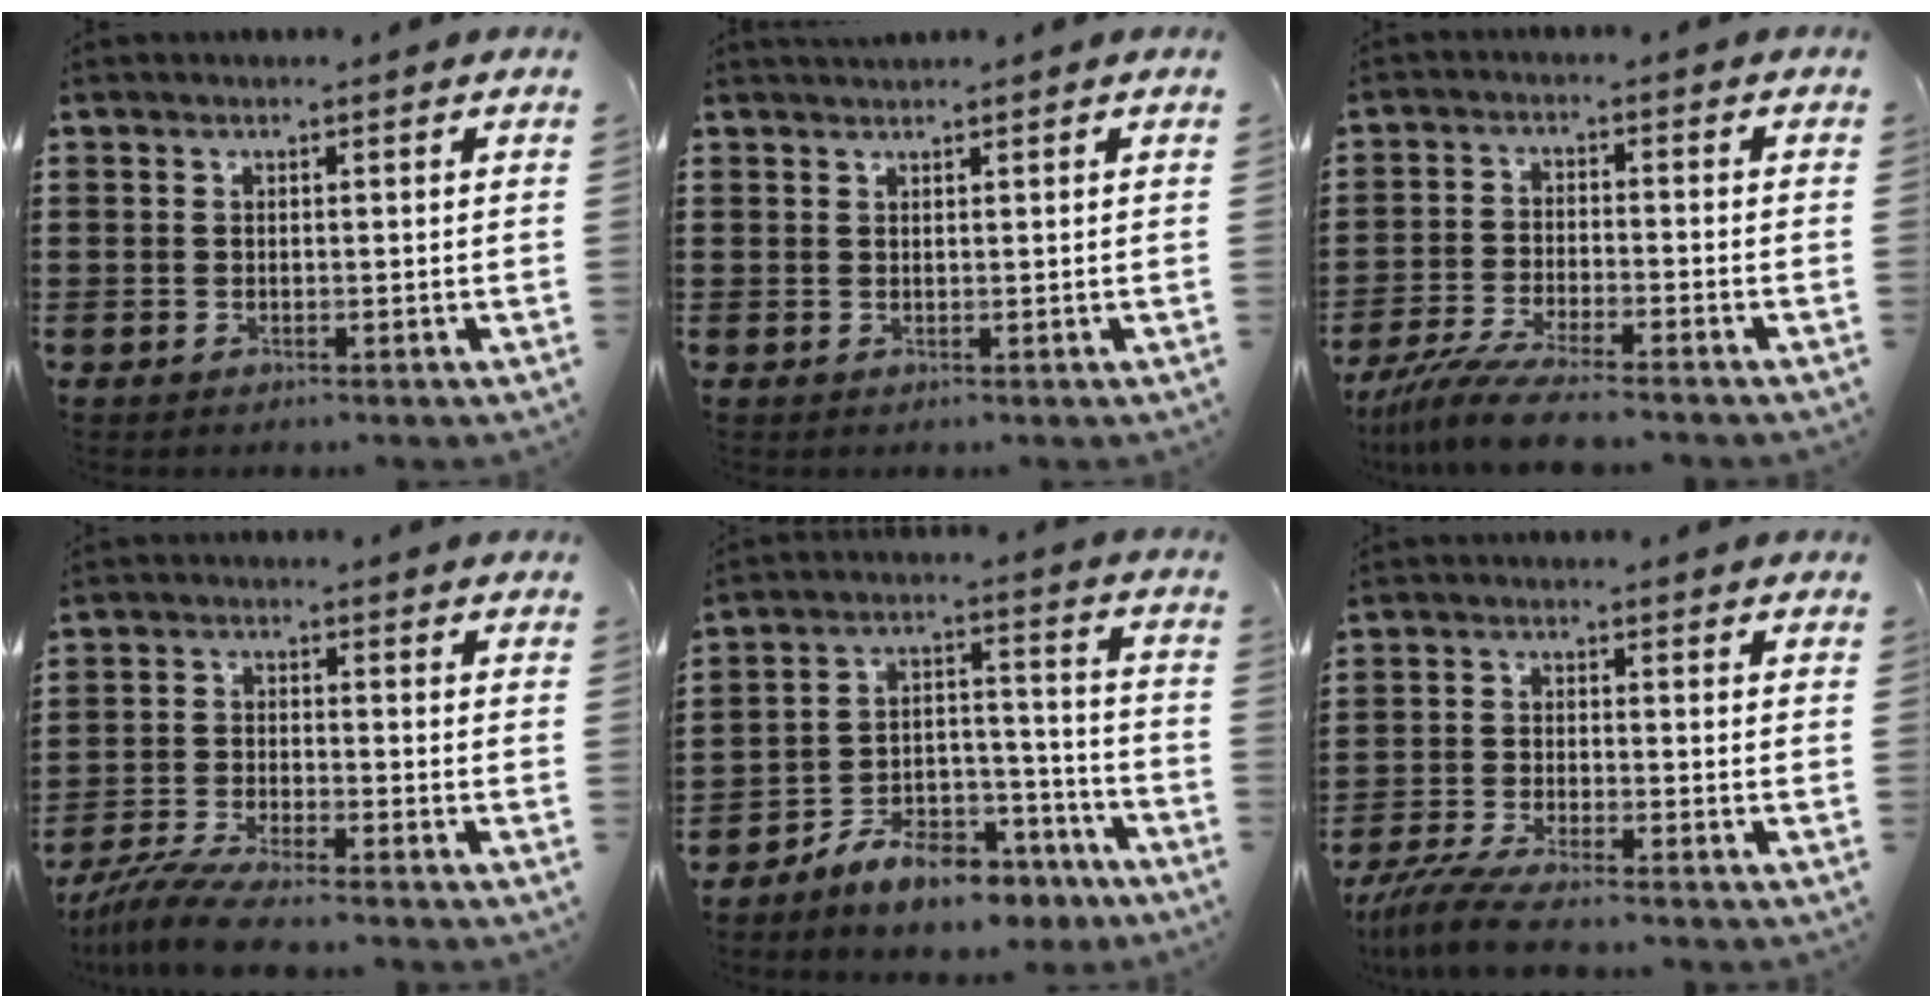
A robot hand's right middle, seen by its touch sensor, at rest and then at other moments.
{"total": 1.0, "force": [1.0, -0.1, 0.0], "torque": [-0.002, -0.003, 0.019]}
{"total": 6.2, "force": [-5.4, 0.1, 3.1], "torque": [-0.083, -0.024, -0.109]}
{"total": 5.7, "force": [-5.3, 0.0, 2.2], "torque": [-0.063, -0.021, -0.107]}
{"total": 9.3, "force": [-8.5, 2.7, 2.8], "torque": [-0.045, 0.035, -0.159]}
{"total": 5.0, "force": [-4.5, 0.1, 2.1], "torque": [-0.064, -0.021, -0.093]}